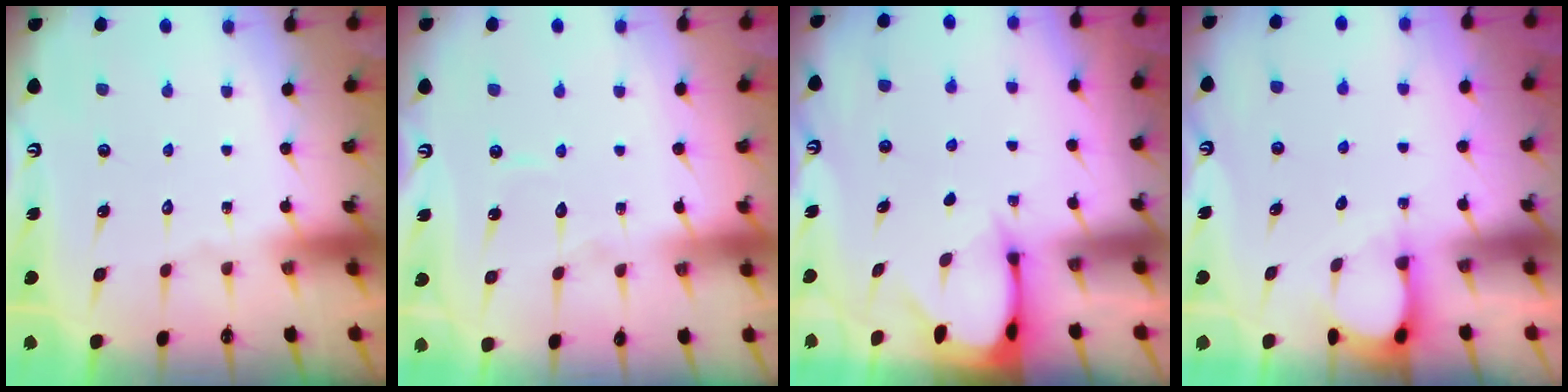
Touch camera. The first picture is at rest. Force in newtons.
{"total": 3.5, "press": 3.5, "slide": 0.3}
{"total": 2.6, "press": 2.5, "slide": 0.3}
{"total": 3.0, "press": 3.0, "slide": 0.3}